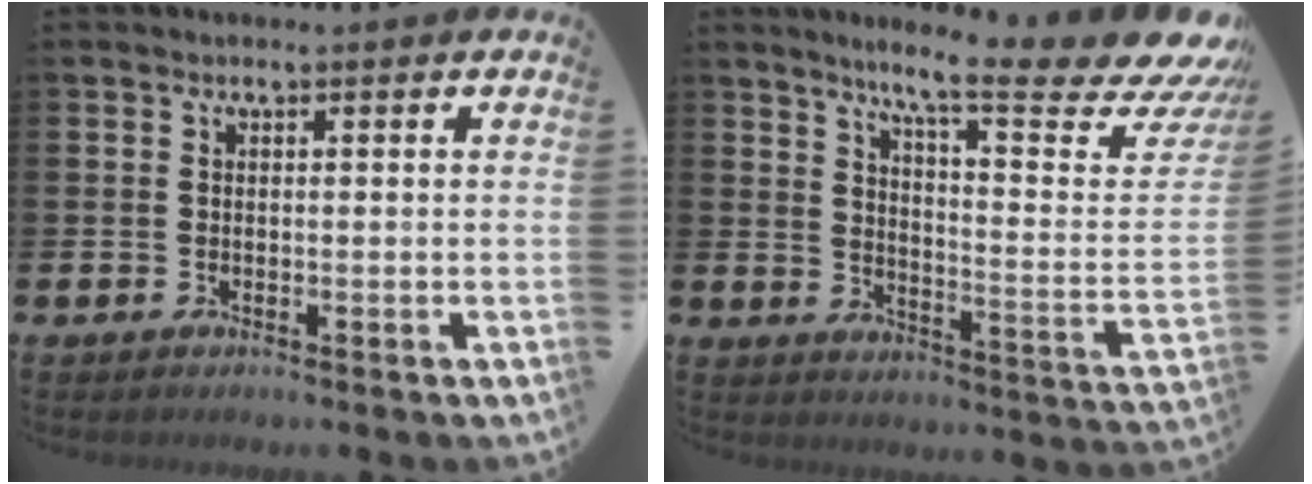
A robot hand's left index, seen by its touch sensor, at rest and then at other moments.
{"total": 12.2, "force": [9.0, 2.2, 8.0], "torque": [-0.137, -0.069, 0.140]}